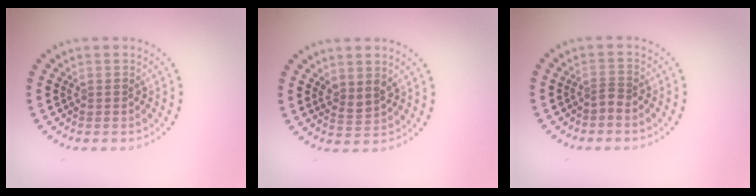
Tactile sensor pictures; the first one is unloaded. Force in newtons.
{"total": 1.6, "press": 1.4, "slide": 0.8}
{"total": 0.7, "press": 0.3, "slide": 0.6}